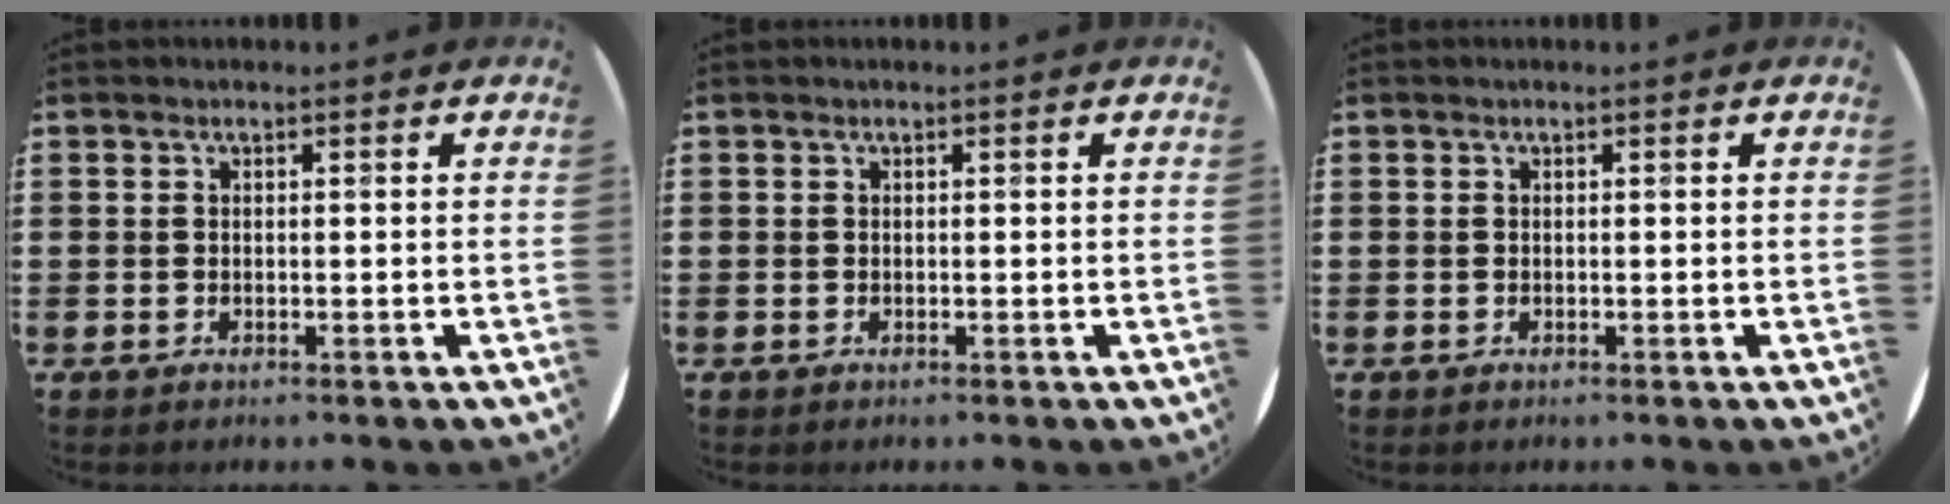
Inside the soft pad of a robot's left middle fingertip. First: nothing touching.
{"total": 0.0}
{"total": 0.0}